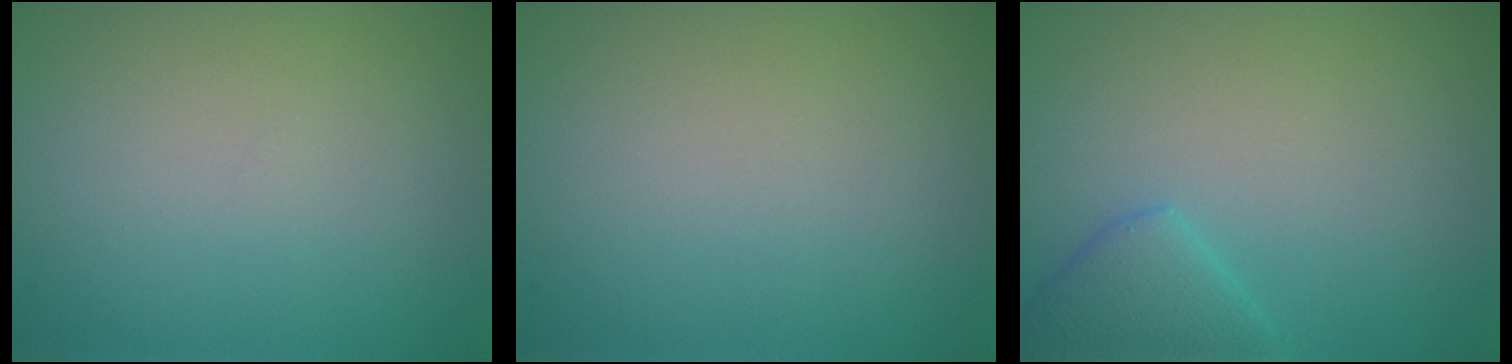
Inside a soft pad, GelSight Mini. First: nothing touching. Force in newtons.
{"total": 0.0}
{"total": 2.8, "press": 2.8, "slide": 0.3}